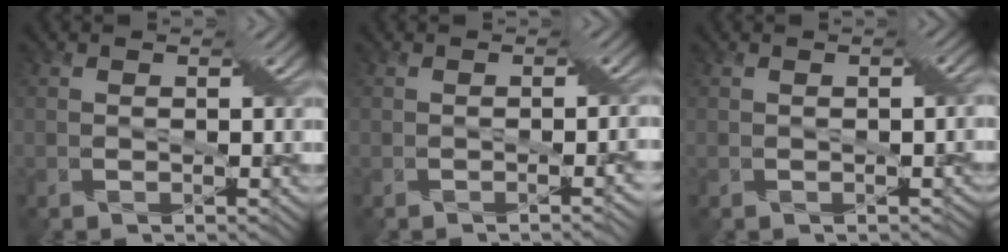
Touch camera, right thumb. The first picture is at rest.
{"total": 1.5, "force": [-0.8, -0.1, 1.2], "torque": [-0.010, -0.001, -0.009]}
{"total": 1.1, "force": [-0.2, 0.8, 0.8], "torque": [-0.005, -0.006, -0.003]}